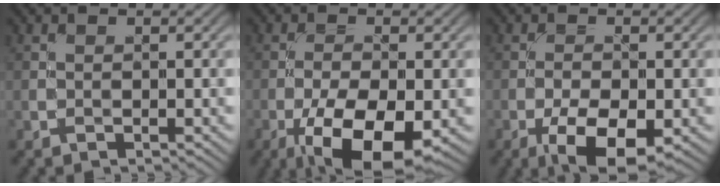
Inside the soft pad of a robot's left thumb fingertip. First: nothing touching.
{"total": 11.2, "force": [-5.0, 4.5, 9.0], "torque": [-0.162, -0.016, -0.083]}
{"total": 7.5, "force": [-3.6, 3.0, 5.9], "torque": [-0.103, -0.008, -0.059]}